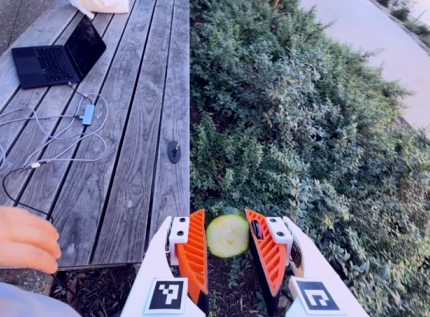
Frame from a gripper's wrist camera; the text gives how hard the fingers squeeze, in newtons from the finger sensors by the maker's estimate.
{"total": 9.3, "left": 9.2, "right": 9.5}